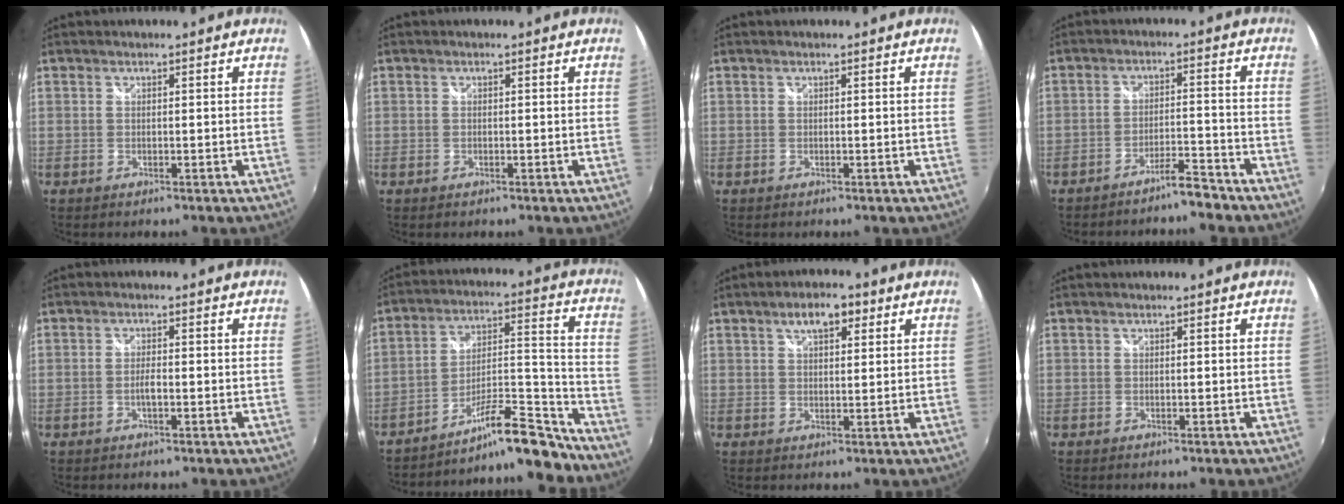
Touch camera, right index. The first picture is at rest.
{"total": 0.6, "force": [-0.3, 0.4, 0.2], "torque": [-0.004, -0.003, -0.007]}
{"total": 0.0}
{"total": 4.8, "force": [-4.5, 0.5, 1.7], "torque": [-0.041, 0.006, -0.070]}
{"total": 1.9, "force": [-0.7, 0.4, 1.7], "torque": [-0.036, 0.001, -0.013]}
{"total": 15.8, "force": [-13.9, 2.7, 6.9], "torque": [-0.110, 0.029, -0.214]}
{"total": 5.4, "force": [2.8, 2.5, 4.0], "torque": [-0.065, 0.015, 0.043]}
{"total": 0.0}